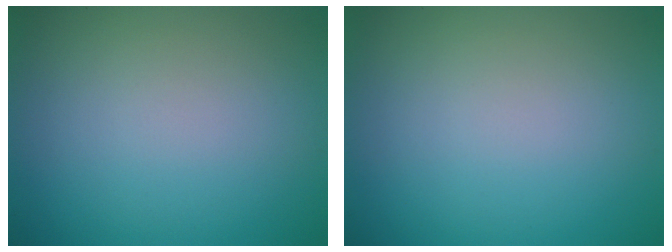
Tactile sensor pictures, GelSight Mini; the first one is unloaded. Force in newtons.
{"total": 0.0}